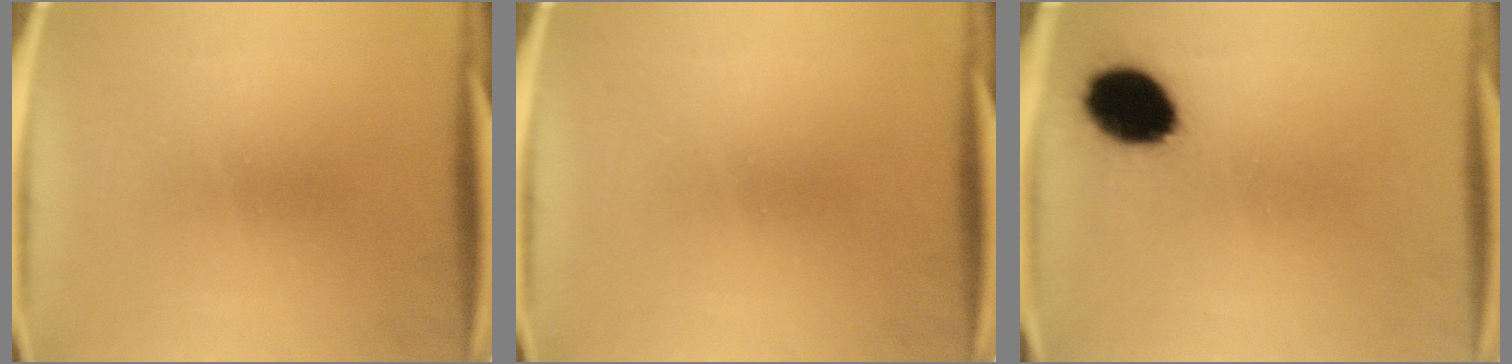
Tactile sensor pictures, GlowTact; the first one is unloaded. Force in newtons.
{"total": 0.0}
{"total": 11.7}